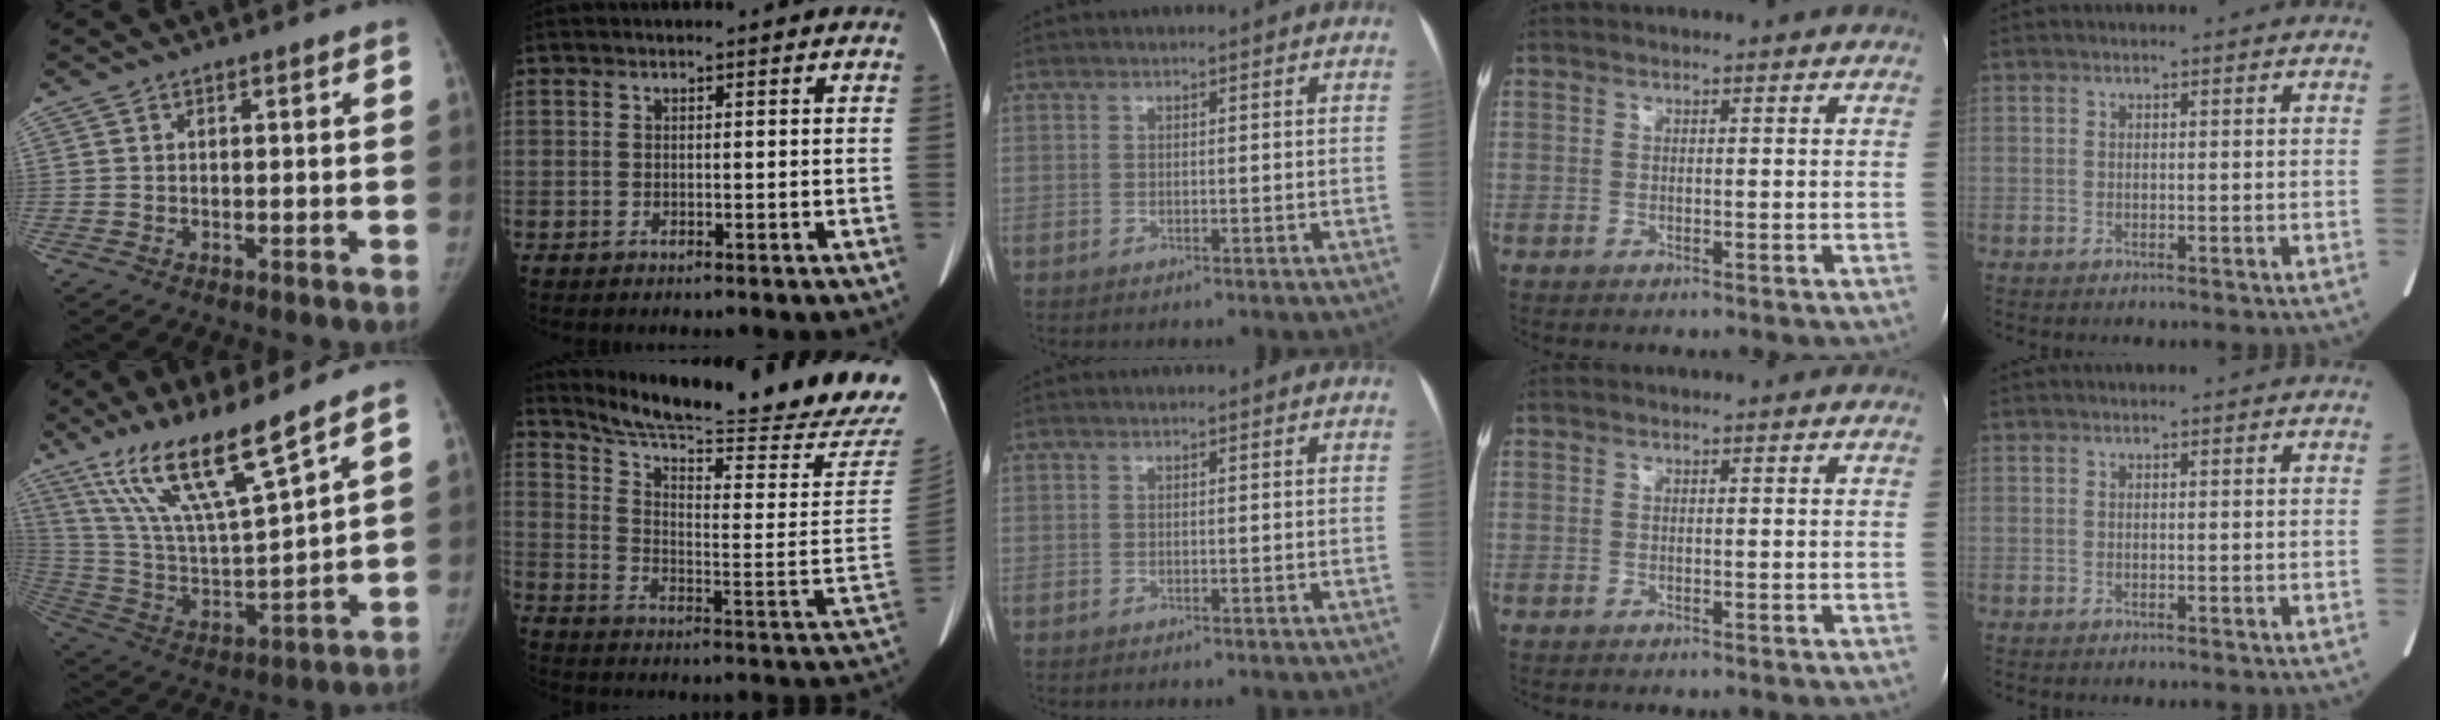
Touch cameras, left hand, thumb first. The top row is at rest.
{"thumb": {"total": 18.0, "force": [12.6, 2.3, 12.5], "torque": [-0.221, -0.064, 0.248]}, "index": {"total": 26.8, "force": [24.5, -0.2, 10.9], "torque": [-0.182, -0.113, 0.320]}}